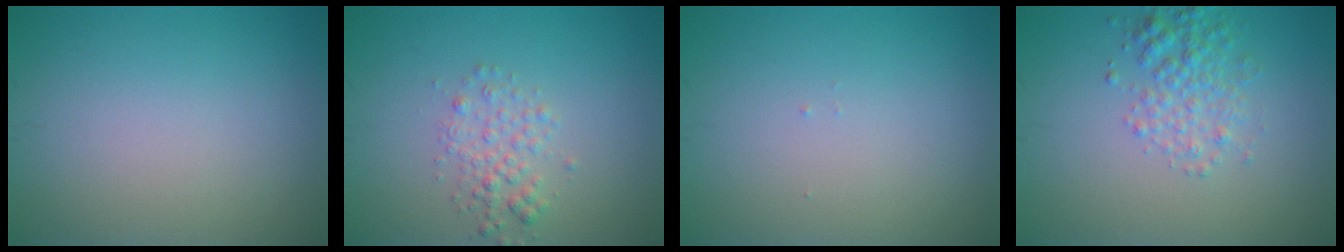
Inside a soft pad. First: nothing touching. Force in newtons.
{"total": 2.1, "press": 2.1, "slide": 0.1}
{"total": 0.0}
{"total": 2.9, "press": 2.9, "slide": 0.1}